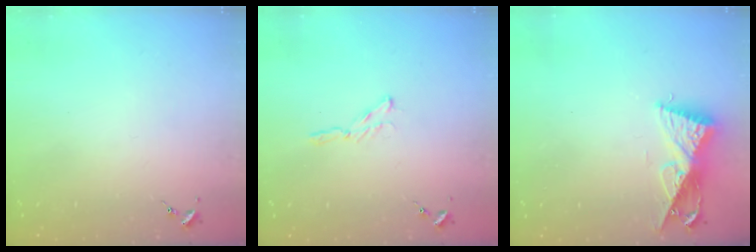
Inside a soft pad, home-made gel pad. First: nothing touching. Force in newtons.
{"total": 2.9, "press": 2.9, "slide": 0.3}
{"total": 9.9, "press": 9.9, "slide": 0.6}